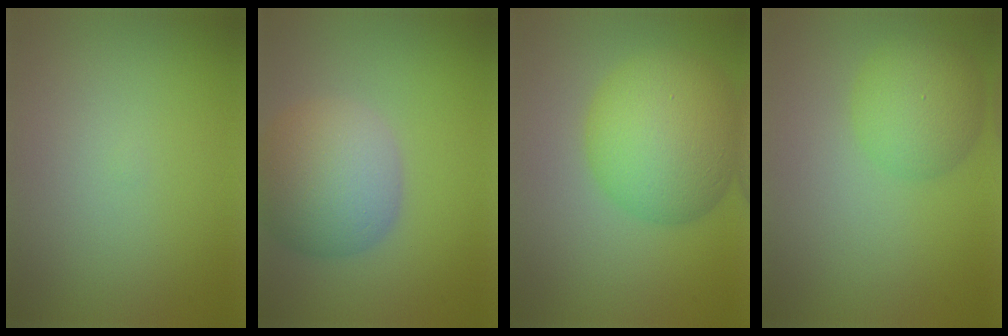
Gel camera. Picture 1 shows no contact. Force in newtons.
{"total": 7.3, "press": 7.3, "slide": 0.6}
{"total": 9.1, "press": 9.1, "slide": 0.1}
{"total": 4.4, "press": 4.4, "slide": 0.2}